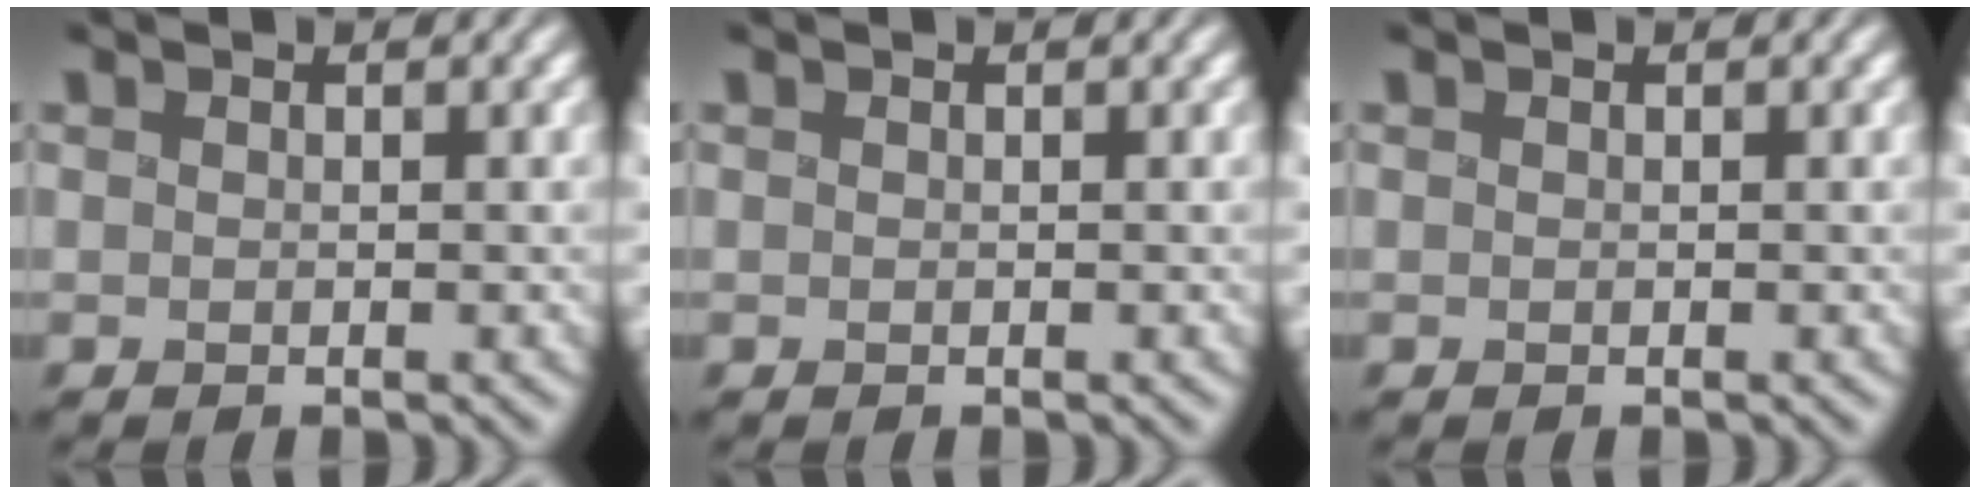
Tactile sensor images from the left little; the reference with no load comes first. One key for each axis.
{"total": 0.0}
{"total": 0.0}